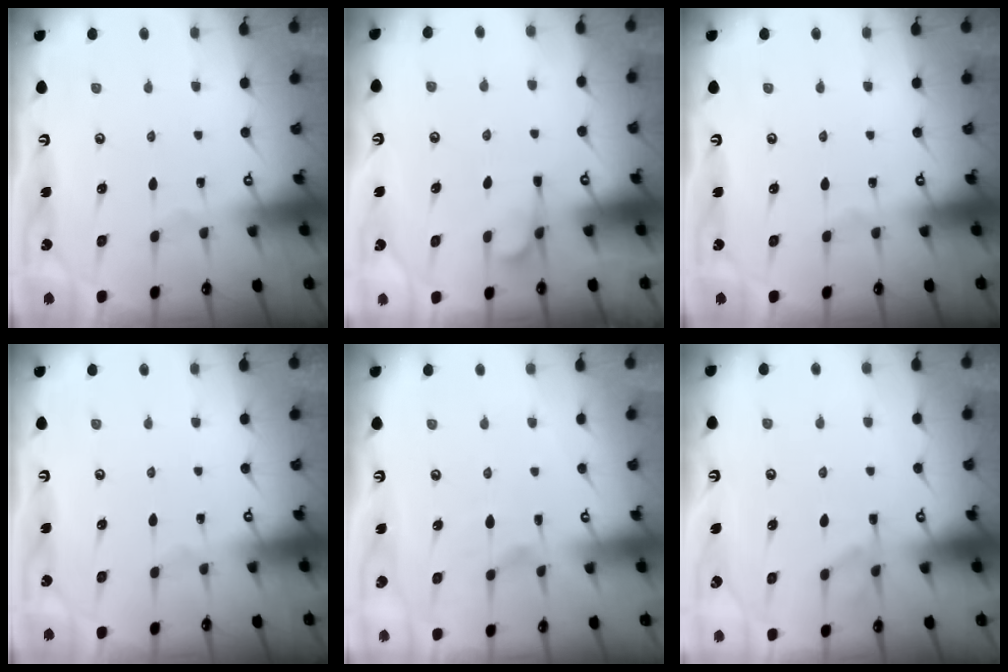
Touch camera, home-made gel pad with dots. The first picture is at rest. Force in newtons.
{"total": 1.3, "press": 0.2, "slide": 1.3}
{"total": 0.0}
{"total": 0.0}
{"total": 3.8, "press": 3.6, "slide": 1.3}
{"total": 1.1, "press": 0.0, "slide": 1.1}